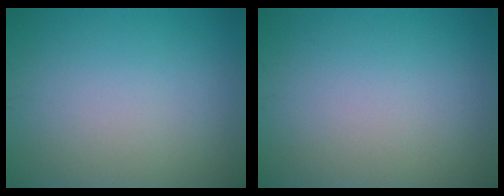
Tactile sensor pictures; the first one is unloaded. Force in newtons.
{"total": 0.0}